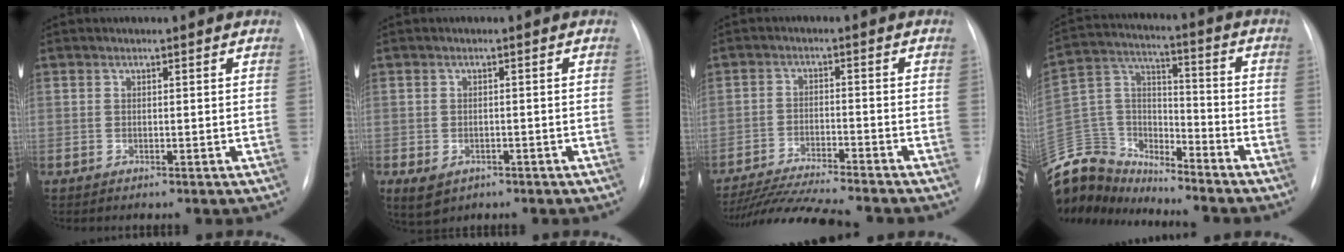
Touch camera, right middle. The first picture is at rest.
{"total": 4.0, "force": [-2.1, 2.9, 1.9], "torque": [-0.035, -0.006, -0.018]}
{"total": 13.2, "force": [-12.0, -0.1, 5.5], "torque": [-0.091, -0.016, -0.192]}
{"total": 18.1, "force": [-16.8, 5.8, 3.2], "torque": [-0.089, 0.055, -0.293]}